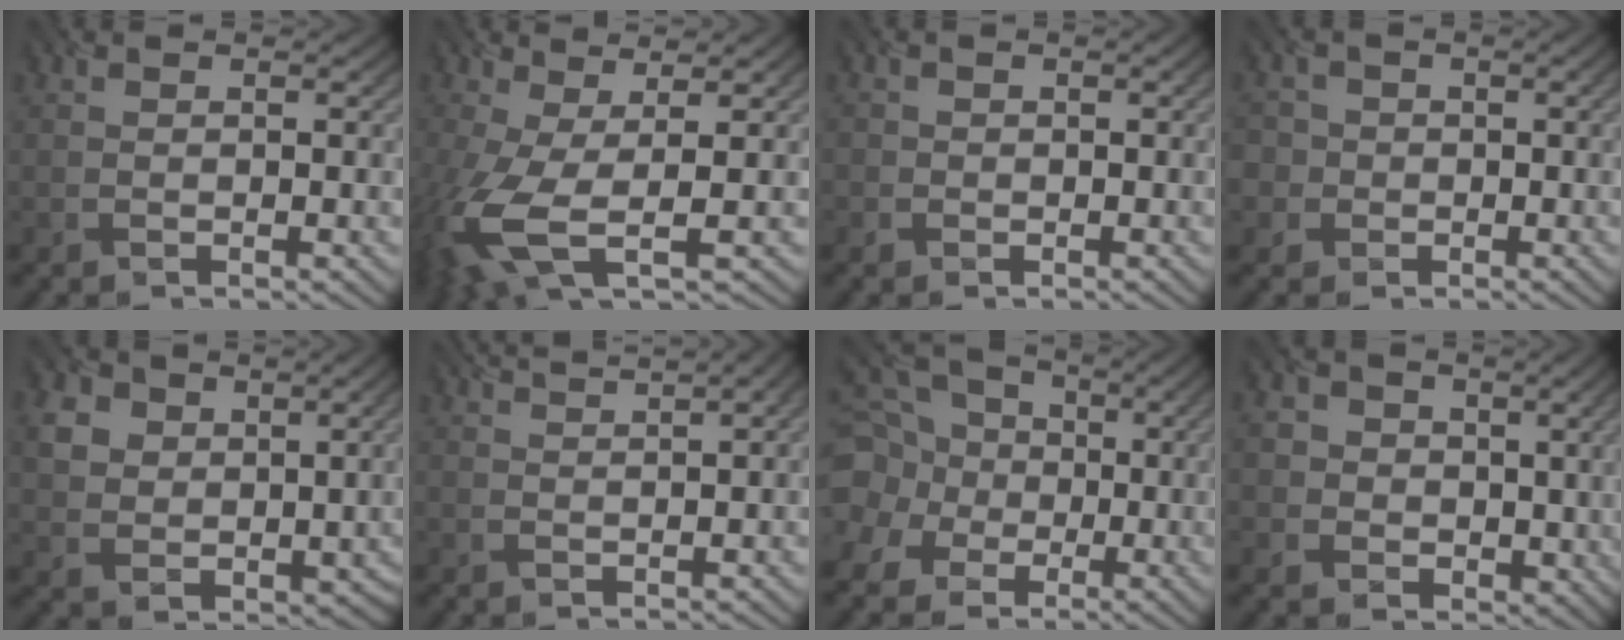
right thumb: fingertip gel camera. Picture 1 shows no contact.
{"total": 8.8, "force": [-1.9, 2.9, 8.1], "torque": [-0.191, -0.017, -0.035]}
{"total": 1.2, "force": [-0.6, 1.0, -0.2], "torque": [0.006, -0.006, -0.010]}
{"total": 3.3, "force": [-0.7, 3.2, 0.2], "torque": [-0.002, 0.004, -0.025]}
{"total": 5.3, "force": [2.0, 4.4, 2.2], "torque": [-0.067, -0.004, 0.043]}
{"total": 3.9, "force": [2.7, 0.5, 2.8], "torque": [-0.048, 0.020, 0.037]}
{"total": 14.5, "force": [-1.1, 13.6, 4.9], "torque": [-0.179, -0.013, -0.045]}
{"total": 4.8, "force": [0.6, 4.5, 1.3], "torque": [-0.049, -0.005, 0.003]}